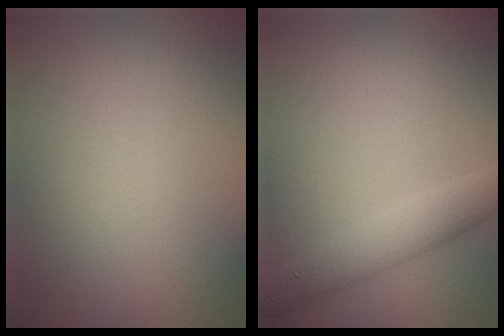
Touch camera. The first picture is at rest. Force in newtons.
{"total": 3.2, "press": 3.2, "slide": 0.1}